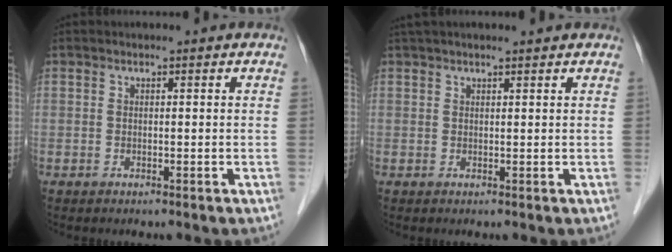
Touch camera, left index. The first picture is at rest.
{"total": 5.6, "force": [4.9, 0.3, 2.8], "torque": [-0.043, 0.036, 0.073]}